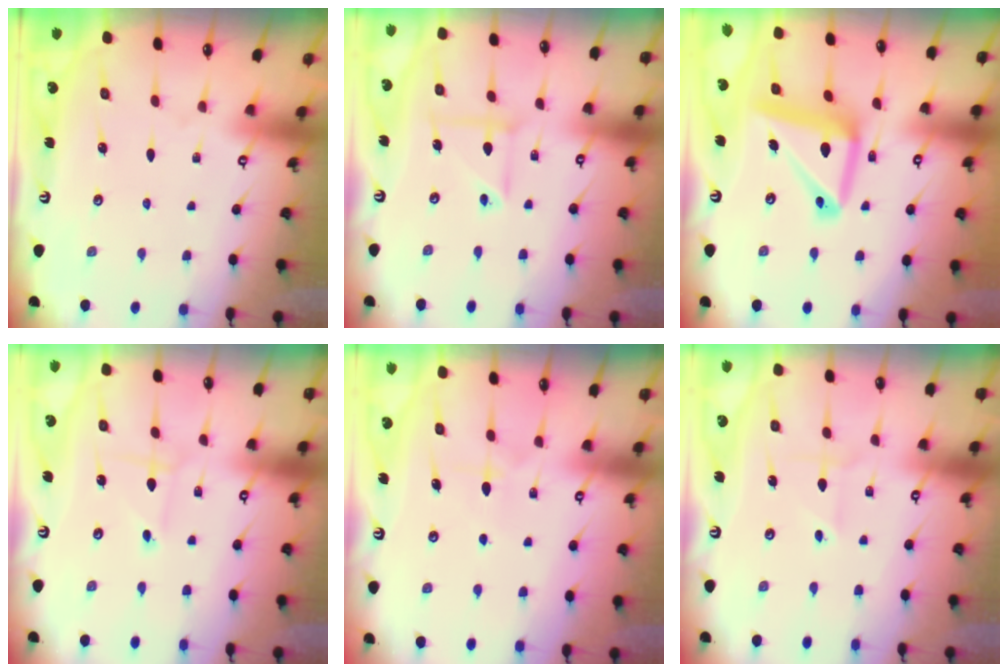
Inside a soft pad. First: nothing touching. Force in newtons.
{"total": 5.7, "press": 5.7, "slide": 0.5}
{"total": 15.3, "press": 15.2, "slide": 1.7}
{"total": 1.1, "press": 1.1, "slide": 0.1}
{"total": 7.9, "press": 7.8, "slide": 0.6}
{"total": 2.0, "press": 1.7, "slide": 1.0}